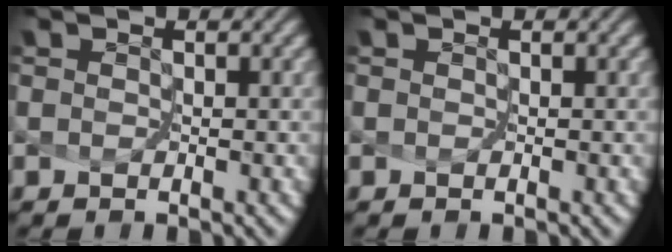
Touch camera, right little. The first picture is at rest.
{"total": 0.0}